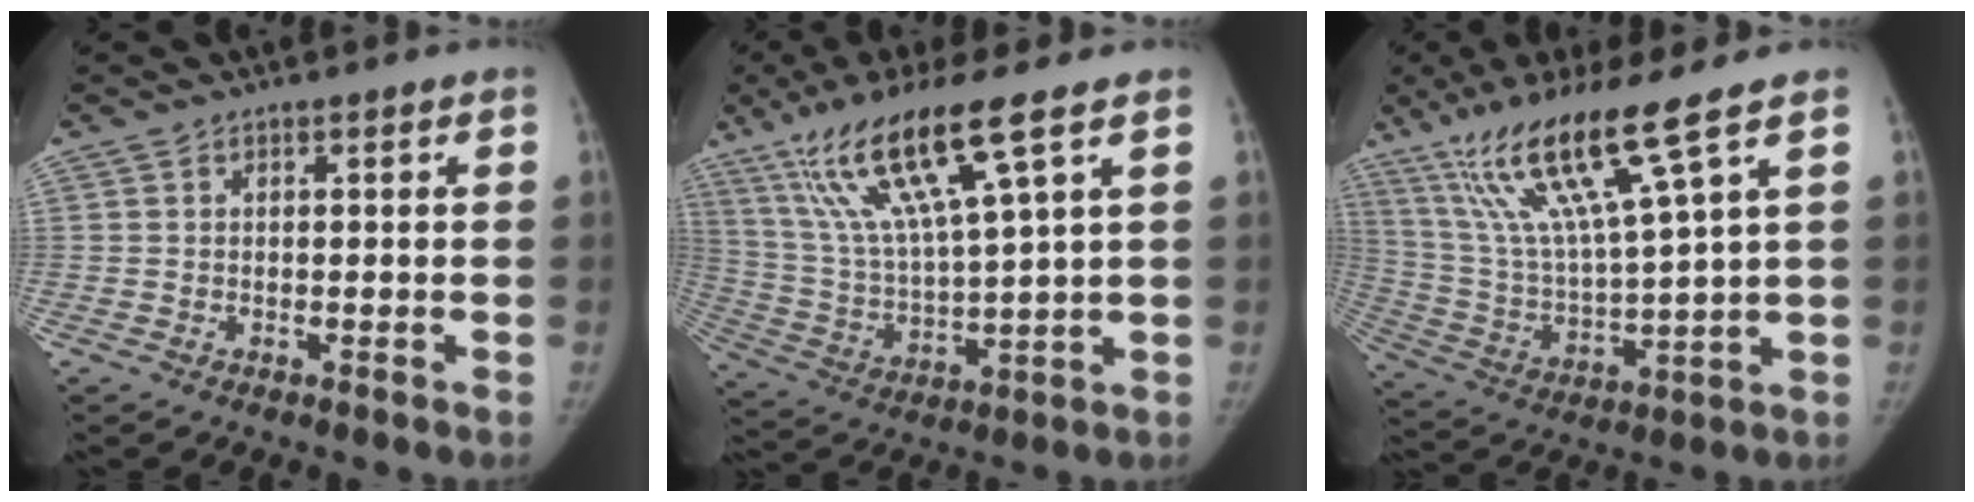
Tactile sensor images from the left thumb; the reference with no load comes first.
{"total": 17.1, "force": [9.6, 1.6, 14.0], "torque": [-0.283, -0.035, 0.189]}
{"total": 17.7, "force": [10.5, 0.5, 14.2], "torque": [-0.274, -0.047, 0.203]}